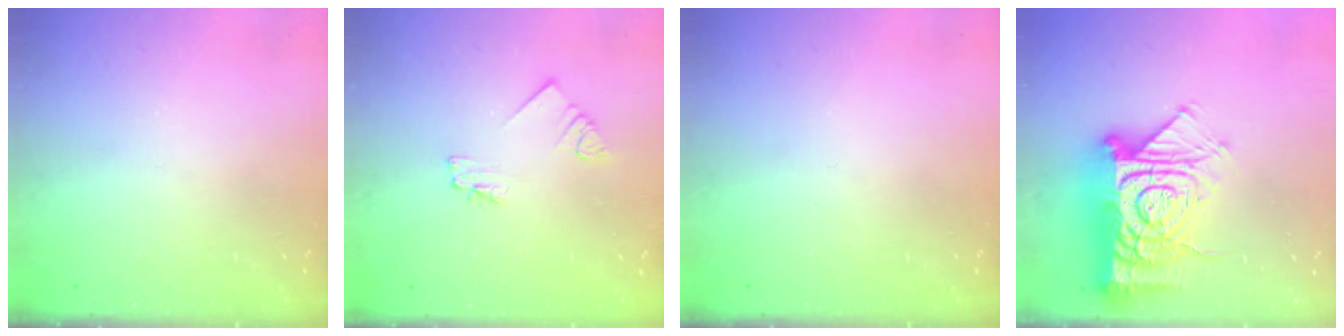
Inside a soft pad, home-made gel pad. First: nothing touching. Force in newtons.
{"total": 1.6, "press": 1.5, "slide": 0.2}
{"total": 0.0}
{"total": 21.4, "press": 21.3, "slide": 2.0}